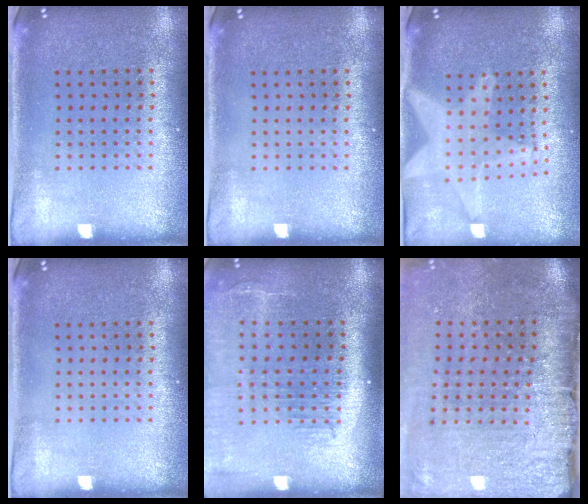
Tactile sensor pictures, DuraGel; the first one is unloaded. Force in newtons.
{"total": 0.0}
{"total": 2.3, "press": 1.8, "slide": 1.3}
{"total": 0.0}
{"total": 2.2, "press": 1.8, "slide": 1.3}
{"total": 4.8, "press": 3.9, "slide": 2.7}